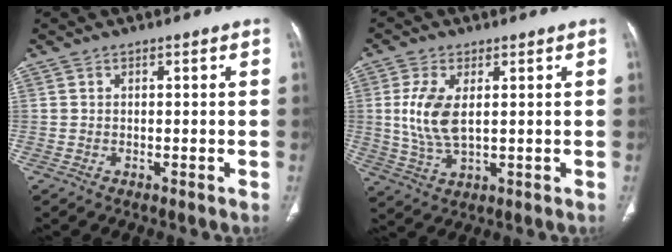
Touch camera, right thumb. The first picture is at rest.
{"total": 8.3, "force": [1.2, 4.0, 7.1], "torque": [-0.156, -0.009, 0.030]}